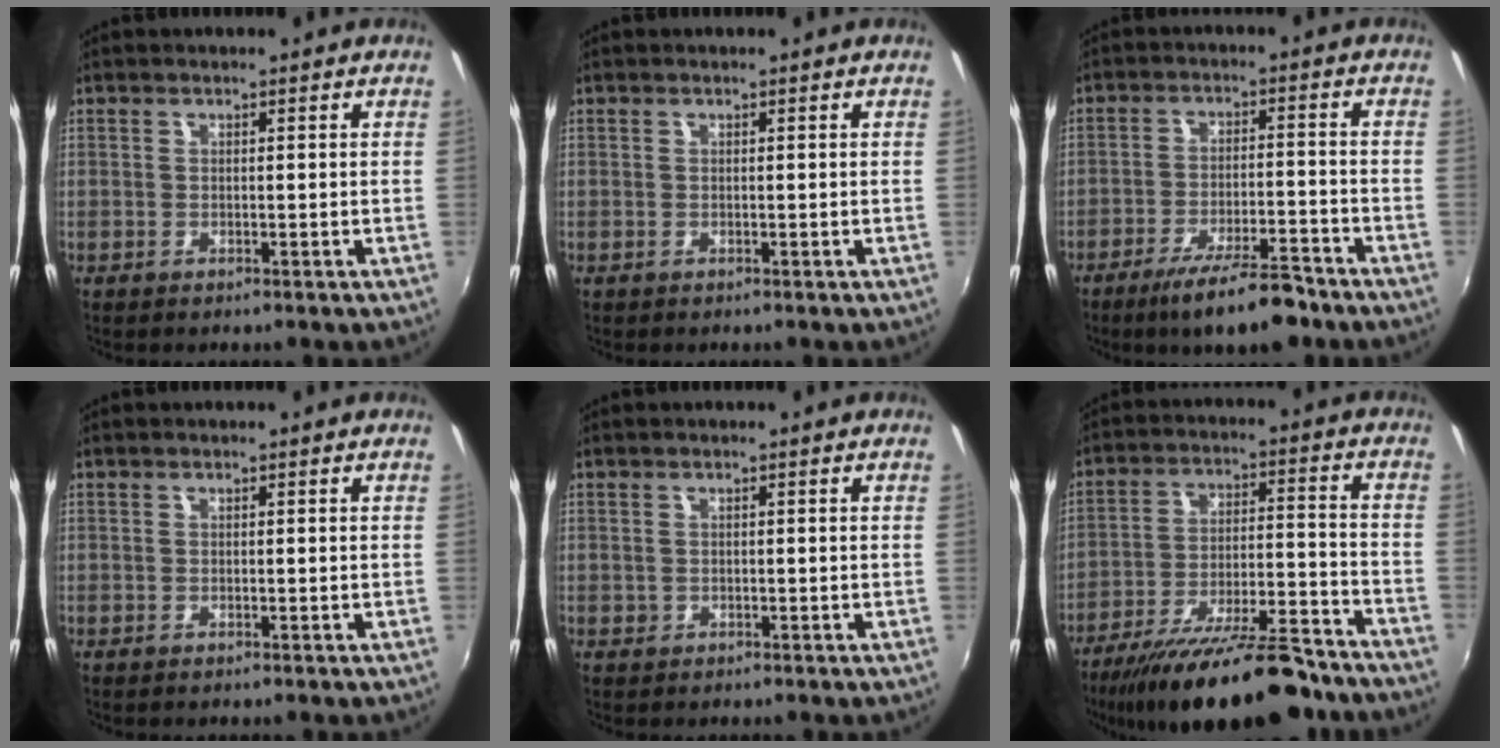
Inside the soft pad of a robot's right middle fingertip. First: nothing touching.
{"total": 0.0}
{"total": 11.1, "force": [-8.6, 2.0, 6.8], "torque": [-0.130, -0.016, -0.136]}
{"total": 0.0}
{"total": 0.8, "force": [-0.2, 0.8, 0.1], "torque": [-0.001, -0.002, -0.003]}
{"total": 22.8, "force": [-19.1, 4.8, 11.7], "torque": [-0.207, -0.034, -0.279]}